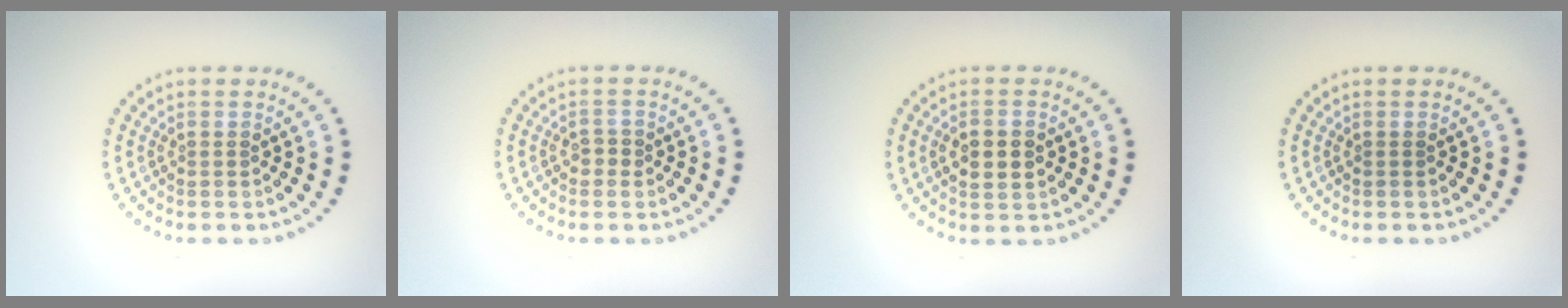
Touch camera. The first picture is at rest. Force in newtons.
{"total": 1.0, "press": 0.9, "slide": 0.4}
{"total": 2.6, "press": 2.6, "slide": 0.1}
{"total": 0.0}